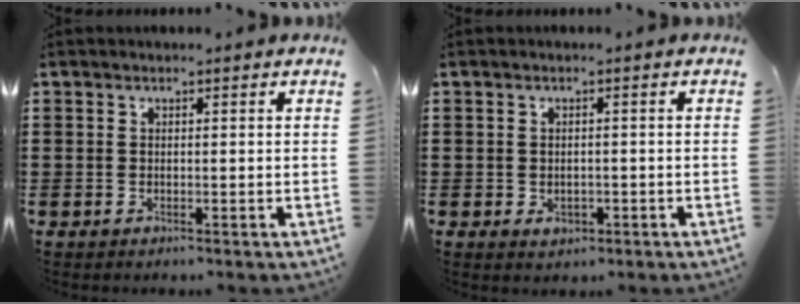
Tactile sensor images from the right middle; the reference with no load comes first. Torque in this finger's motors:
{"motor_torque": [0.30, -0.28, 0.04, 0.03]}